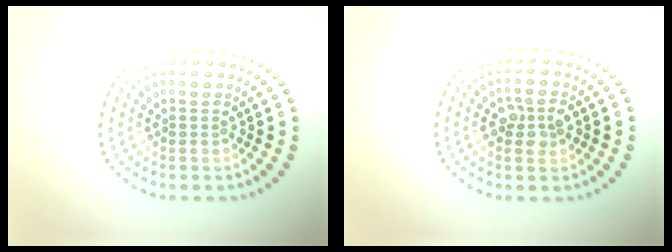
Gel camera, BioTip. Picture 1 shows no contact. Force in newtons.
{"total": 2.5, "press": 2.5, "slide": 0.1}